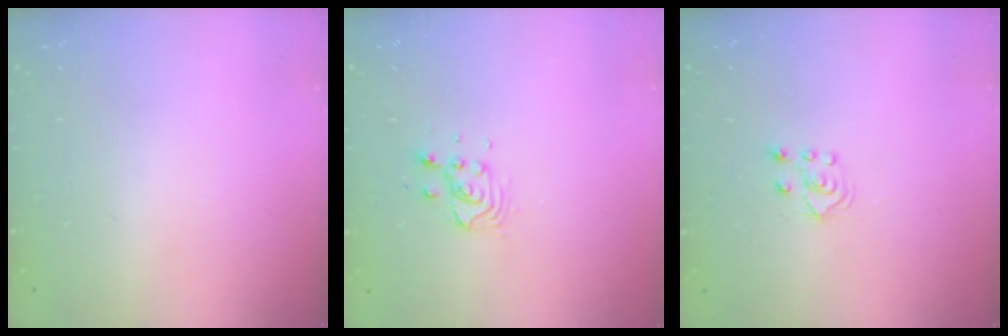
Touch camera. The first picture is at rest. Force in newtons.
{"total": 3.9, "press": 3.8, "slide": 0.6}
{"total": 4.1, "press": 4.1, "slide": 0.7}